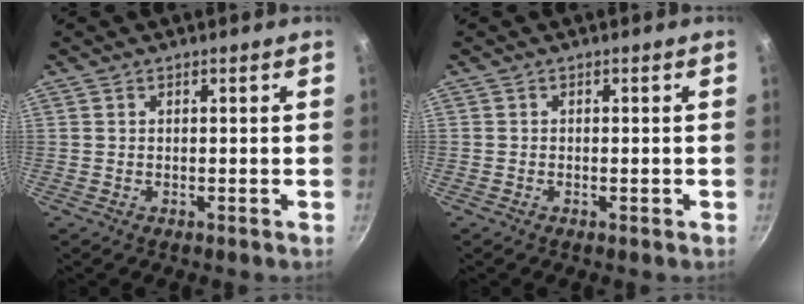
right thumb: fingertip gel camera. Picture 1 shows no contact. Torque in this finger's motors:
{"motor_torque": [1.26, 1.04, 1.08, -0.62, 0.39]}